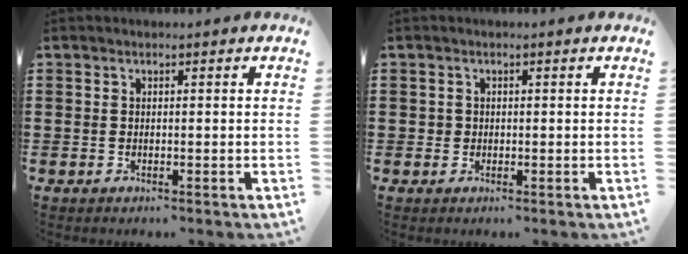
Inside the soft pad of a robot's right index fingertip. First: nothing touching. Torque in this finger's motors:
{"motor_torque": [-0.18, 0.20, -0.01, -0.01]}